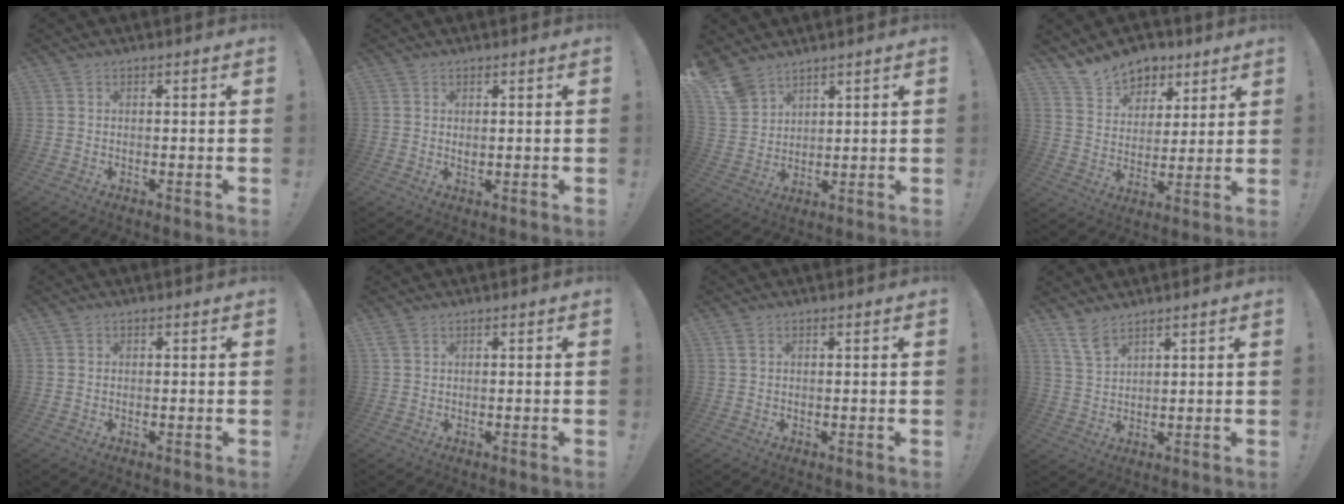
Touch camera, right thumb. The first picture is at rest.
{"total": 1.0, "force": [0.5, 0.6, 0.6], "torque": [-0.007, -0.001, 0.009]}
{"total": 7.9, "force": [6.3, 4.1, 2.3], "torque": [-0.053, -0.042, 0.127]}
{"total": 12.4, "force": [9.7, 7.4, 2.4], "torque": [-0.047, -0.072, 0.189]}
{"total": 0.6, "force": [0.1, 0.6, -0.1], "torque": [0.009, -0.002, 0.001]}
{"total": 1.2, "force": [0.6, 0.6, 0.8], "torque": [-0.022, 0.006, 0.012]}
{"total": 1.1, "force": [0.6, 0.6, 0.7], "torque": [-0.009, 0.000, 0.009]}
{"total": 6.0, "force": [4.8, 2.2, 2.9], "torque": [-0.059, -0.025, 0.092]}